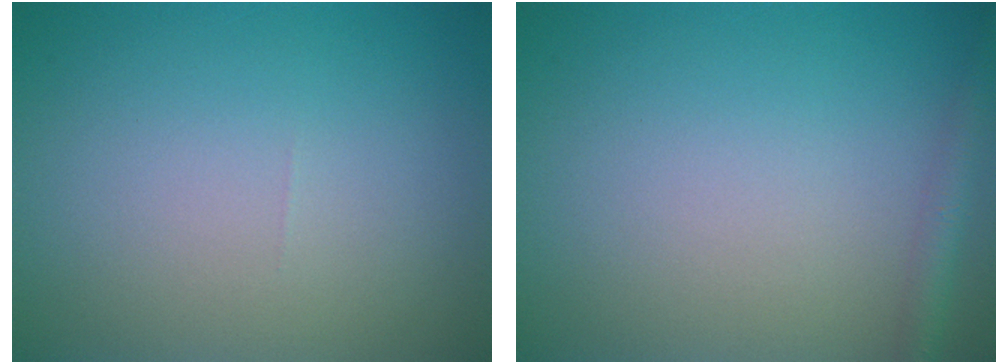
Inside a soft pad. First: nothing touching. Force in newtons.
{"total": 1.8, "press": 1.8, "slide": 0.1}